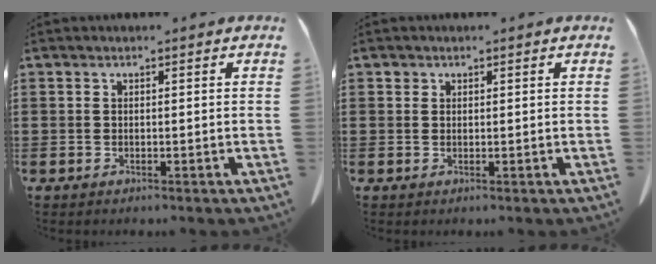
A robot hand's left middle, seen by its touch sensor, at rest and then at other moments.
{"total": 0.8, "force": [0.5, 0.6, 0.1], "torque": [-0.005, 0.000, 0.011]}